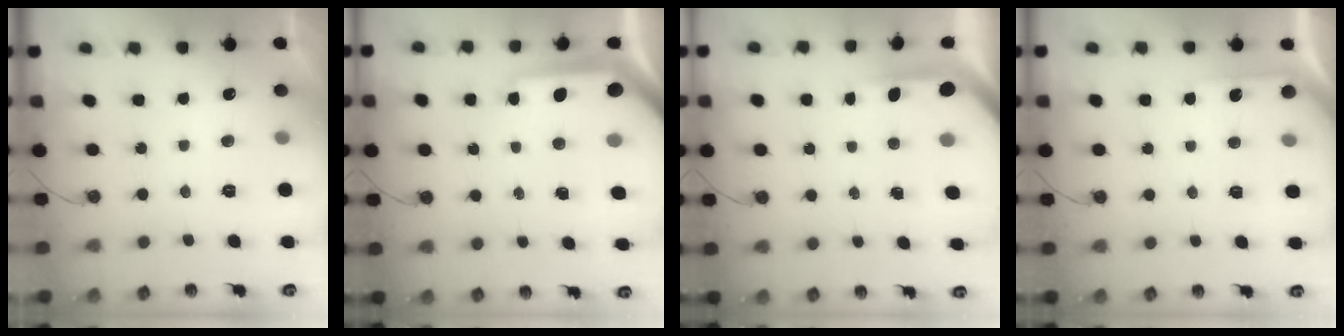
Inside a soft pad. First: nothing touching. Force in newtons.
{"total": 10.4, "press": 10.4, "slide": 1.1}
{"total": 3.8, "press": 3.7, "slide": 0.4}
{"total": 3.8, "press": 3.8, "slide": 0.4}